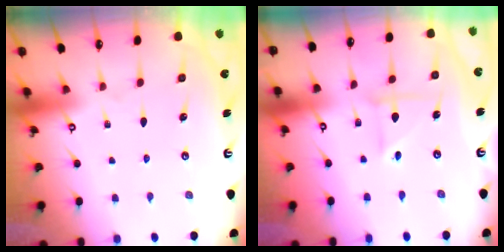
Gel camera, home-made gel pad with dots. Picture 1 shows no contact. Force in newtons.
{"total": 2.9, "press": 2.9, "slide": 0.3}